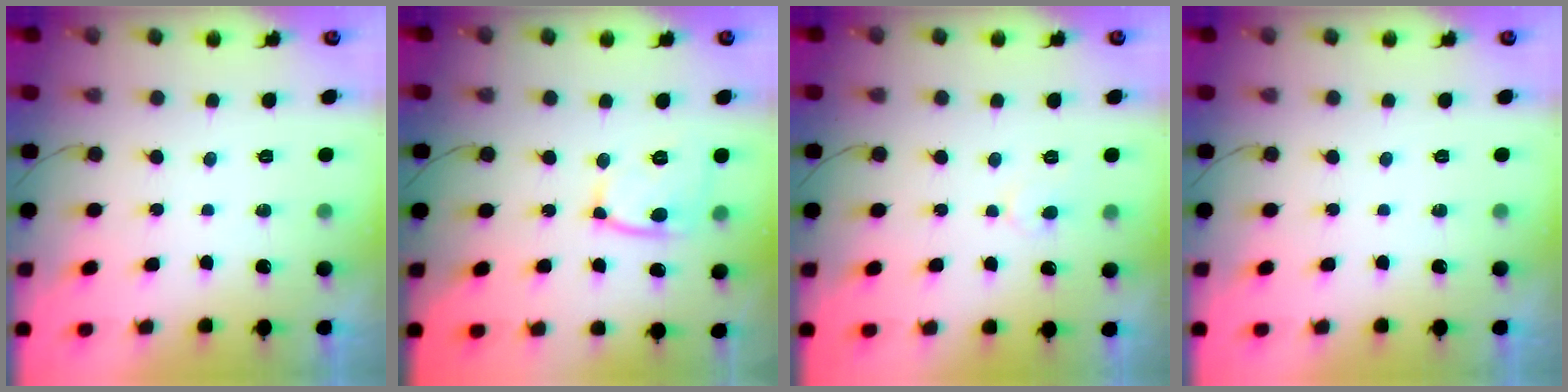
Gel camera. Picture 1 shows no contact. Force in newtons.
{"total": 11.6, "press": 11.5, "slide": 1.3}
{"total": 3.2, "press": 3.2, "slide": 0.4}
{"total": 0.0}